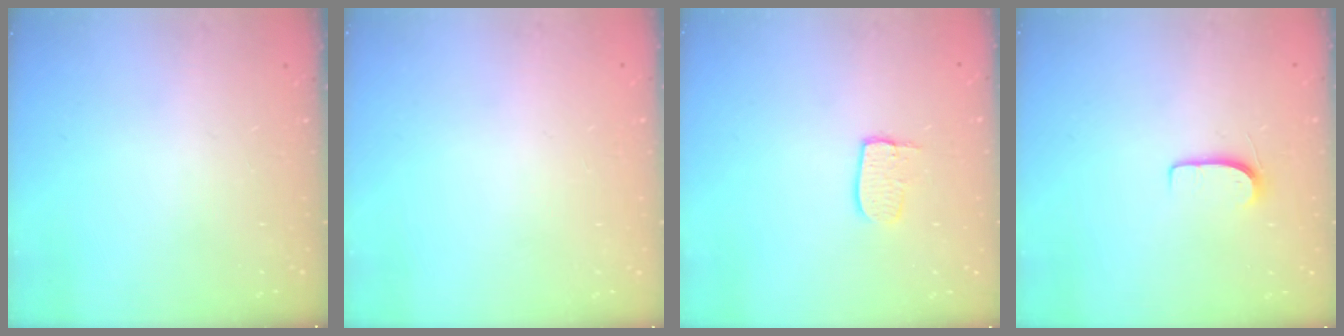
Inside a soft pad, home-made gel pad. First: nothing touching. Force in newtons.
{"total": 0.0}
{"total": 6.1, "press": 6.1, "slide": 0.5}
{"total": 6.2, "press": 6.2, "slide": 0.6}